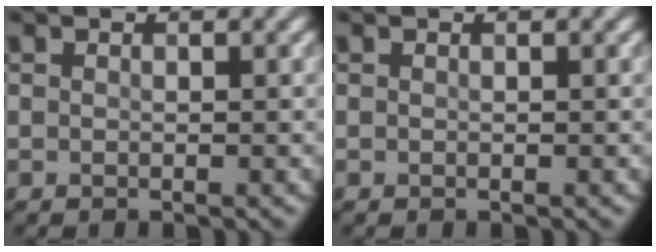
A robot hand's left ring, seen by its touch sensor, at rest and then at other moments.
{"total": 0.0}